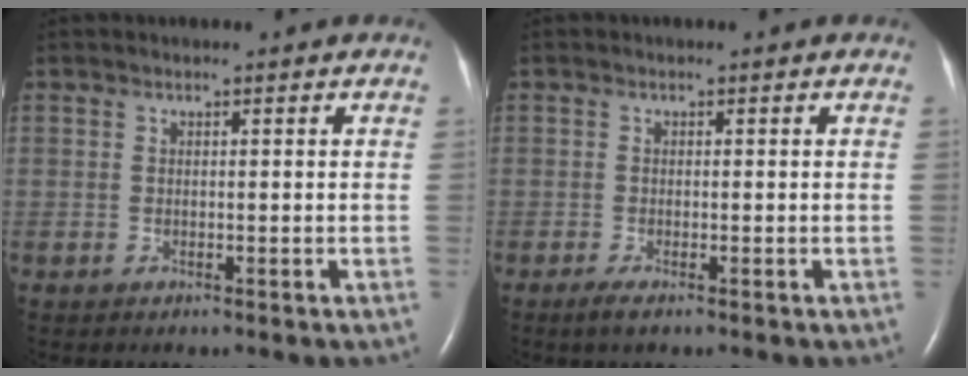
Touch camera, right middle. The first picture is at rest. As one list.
[{"total": 1.5, "force": [-1.0, 0.2, 1.2], "torque": [-0.031, -0.006, -0.022]}]